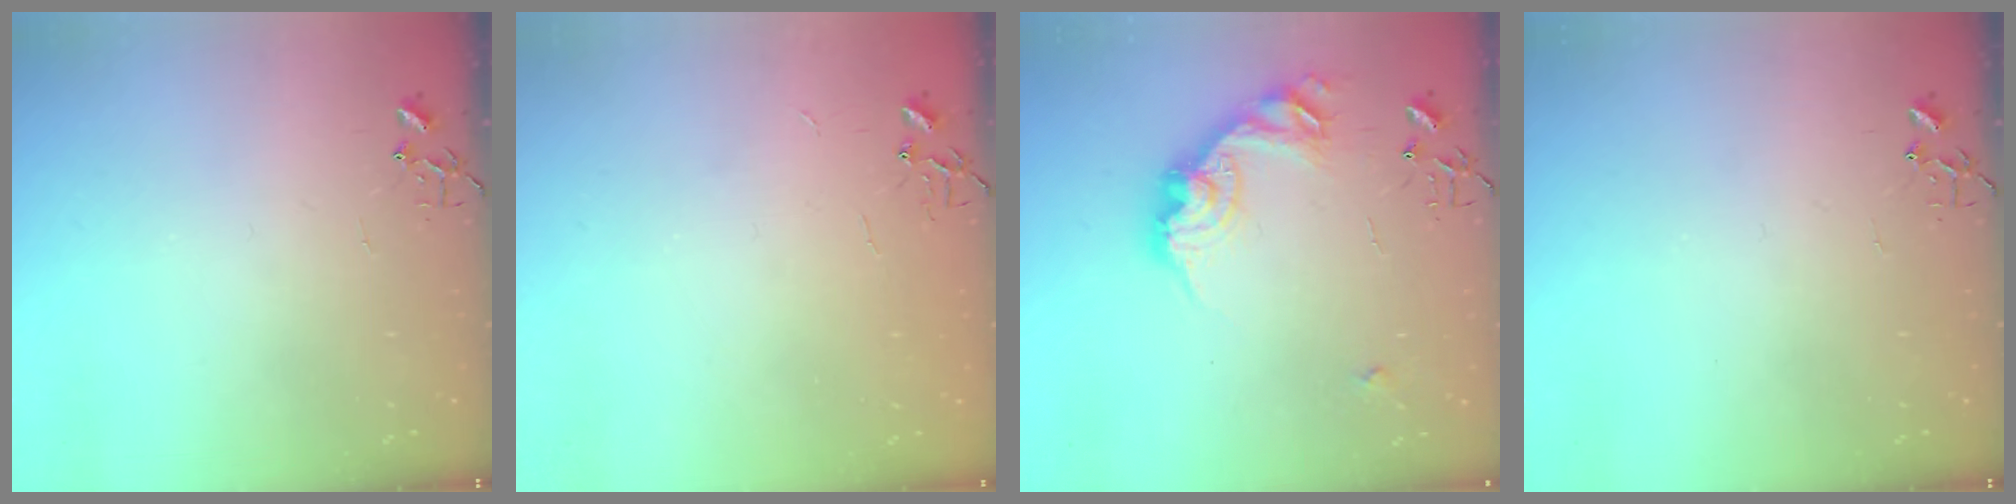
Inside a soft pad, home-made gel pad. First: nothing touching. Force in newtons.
{"total": 2.2, "press": 2.2, "slide": 0.3}
{"total": 16.0, "press": 16.0, "slide": 0.3}
{"total": 0.0}